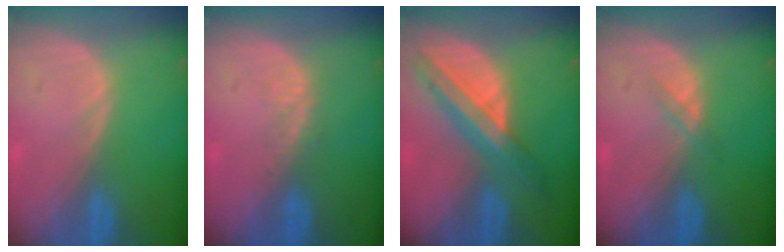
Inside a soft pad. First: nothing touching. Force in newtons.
{"total": 2.2, "press": 1.6, "slide": 1.5}
{"total": 8.3, "press": 7.1, "slide": 4.4}
{"total": 1.3, "press": 1.3, "slide": 0.2}